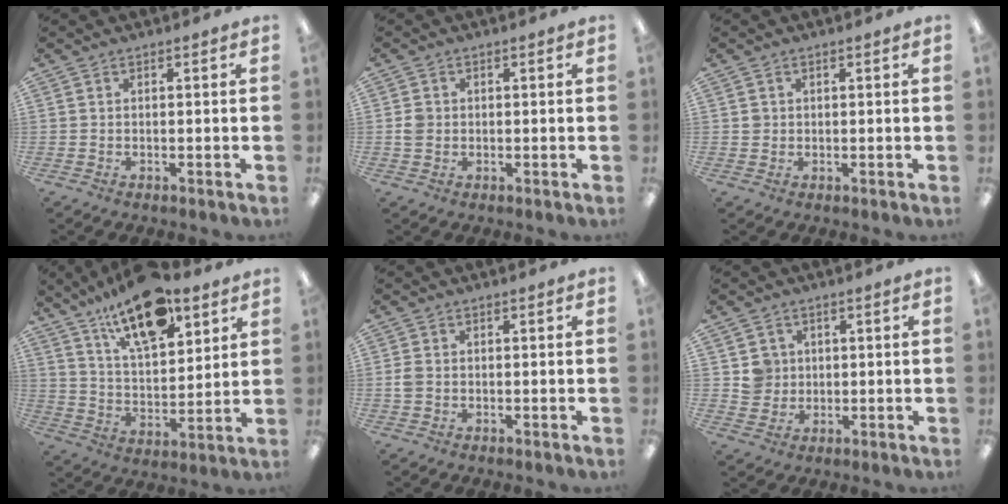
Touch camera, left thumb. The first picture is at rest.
{"total": 2.5, "force": [0.0, 2.3, 1.0], "torque": [-0.011, 0.002, -0.003]}
{"total": 1.4, "force": [0.3, 1.3, 0.2], "torque": [-0.005, 0.006, 0.005]}
{"total": 17.8, "force": [12.1, 7.4, 10.7], "torque": [-0.175, -0.056, 0.205]}
{"total": 2.2, "force": [-0.1, 1.7, 1.4], "torque": [-0.025, 0.004, -0.002]}
{"total": 5.0, "force": [1.2, 4.9, 0.5], "torque": [-0.004, 0.002, 0.019]}